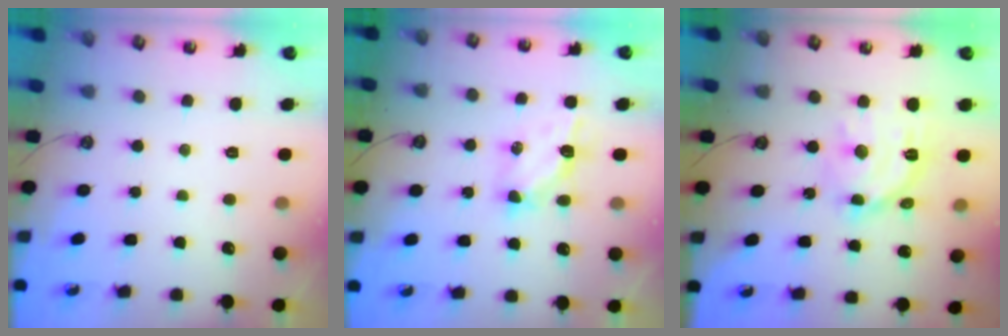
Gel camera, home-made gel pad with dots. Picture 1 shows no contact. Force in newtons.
{"total": 5.3, "press": 5.3, "slide": 0.1}
{"total": 13.0, "press": 13.0, "slide": 0.9}